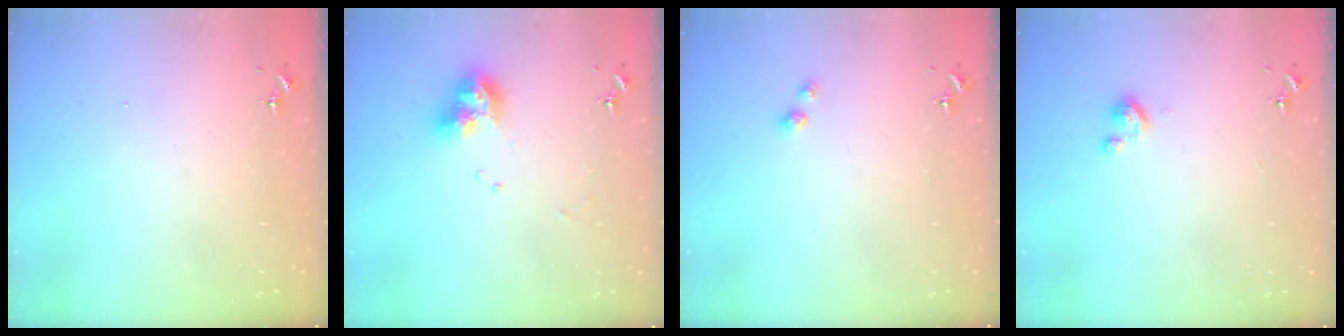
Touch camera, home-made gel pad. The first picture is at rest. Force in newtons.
{"total": 9.7, "press": 9.7, "slide": 0.9}
{"total": 2.6, "press": 2.6, "slide": 0.6}
{"total": 2.8, "press": 2.8, "slide": 0.3}